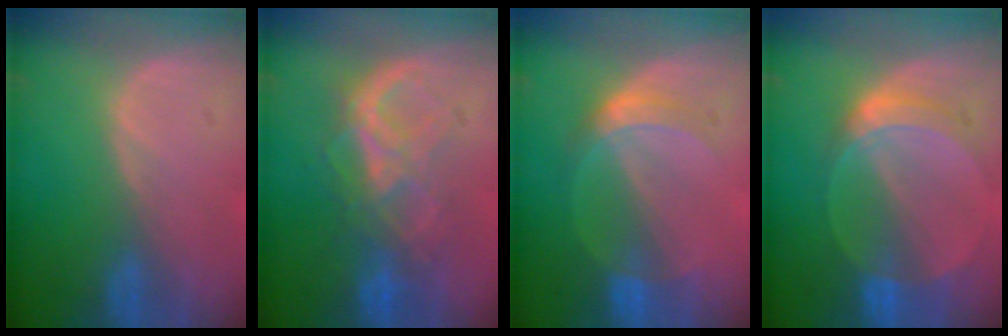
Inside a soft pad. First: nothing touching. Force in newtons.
{"total": 7.5, "press": 7.3, "slide": 1.6}
{"total": 5.2, "press": 4.8, "slide": 1.9}
{"total": 6.4, "press": 5.7, "slide": 2.9}